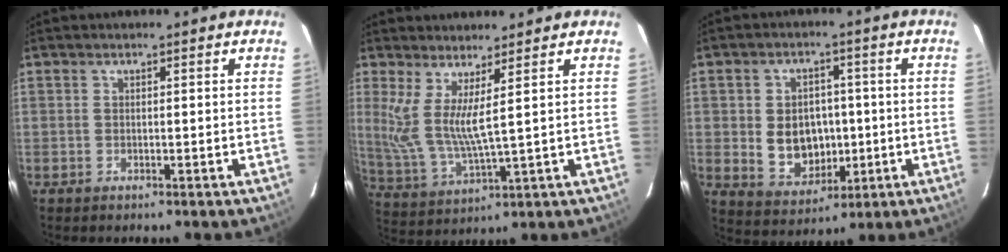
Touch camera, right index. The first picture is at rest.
{"total": 7.7, "force": [3.8, 0.6, 6.7], "torque": [-0.138, -0.018, 0.086]}
{"total": 9.6, "force": [-0.6, 7.7, 5.7], "torque": [-0.123, 0.006, 0.011]}